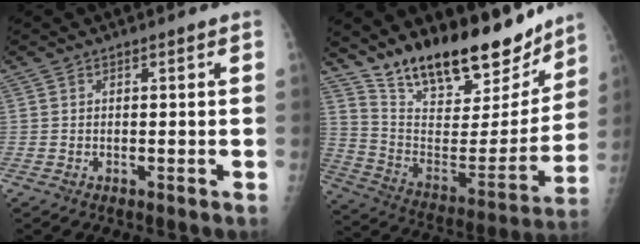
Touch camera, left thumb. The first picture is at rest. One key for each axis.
{"total": 25.2, "fx": 19.6, "fy": 9.5, "fz": 12.7, "tx": -0.173, "ty": -0.089, "tz": 0.318}